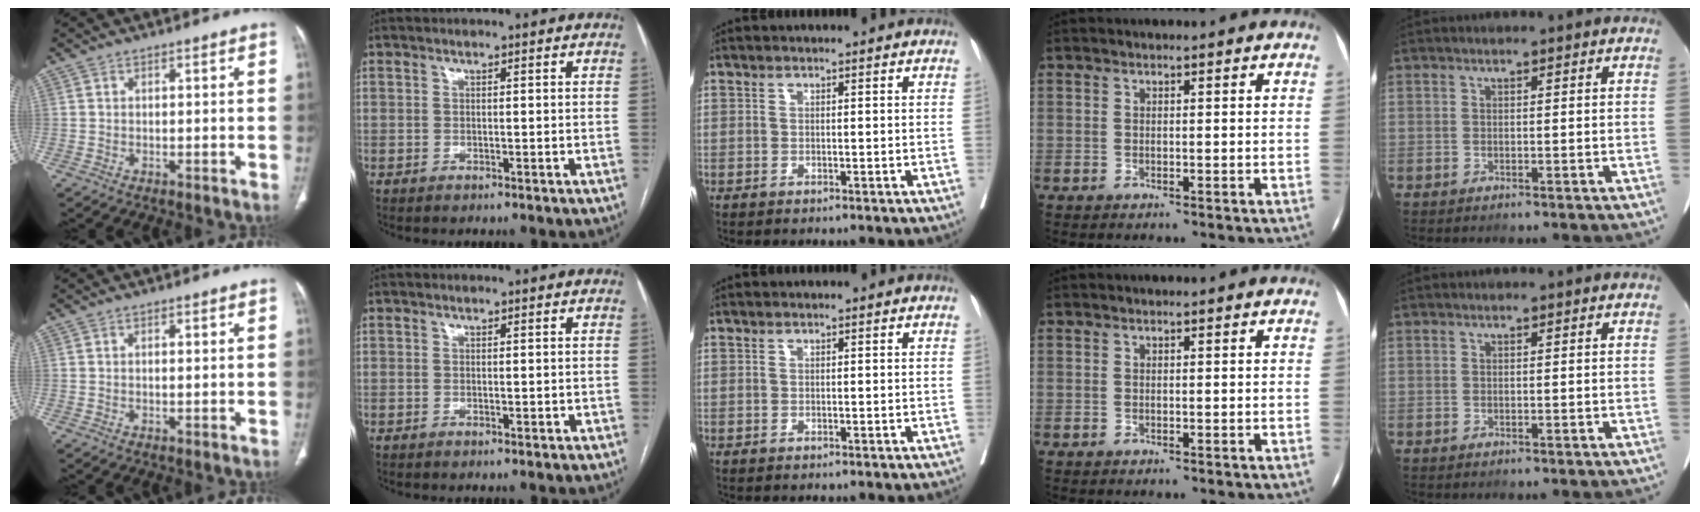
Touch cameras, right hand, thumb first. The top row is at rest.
{"thumb": {"total": 0.9, "force": [0.2, 0.2, 0.8], "torque": [-0.019, 0.001, 0.004]}, "index": {"total": 0.7, "force": [-0.1, 0.4, 0.5], "torque": [-0.009, 0.000, 0.002]}}